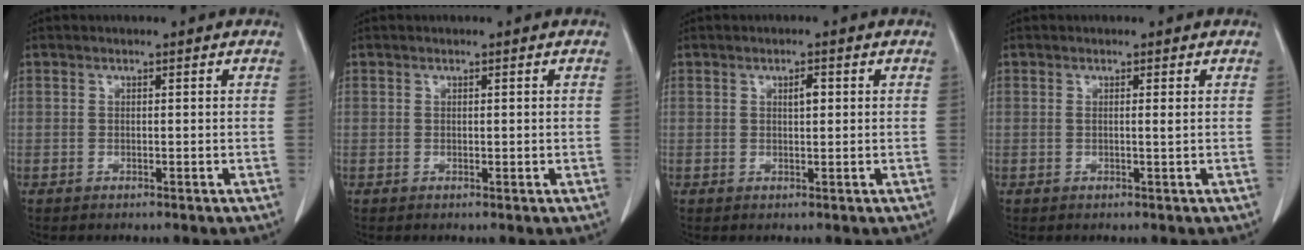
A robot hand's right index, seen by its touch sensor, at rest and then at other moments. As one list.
[{"total": 0.6, "force": [0.1, 0.4, 0.4], "torque": [-0.005, -0.001, 0.003]}, {"total": 1.6, "force": [0.5, 0.5, 1.4], "torque": [-0.025, 0.001, 0.008]}, {"total": 0.8, "force": [0.2, -0.2, 0.8], "torque": [-0.014, 0.000, 0.002]}]